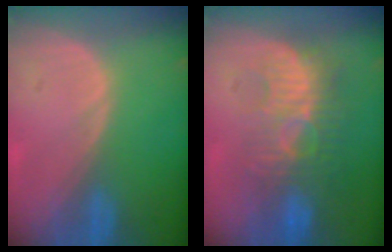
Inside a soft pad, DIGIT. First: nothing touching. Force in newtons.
{"total": 9.1, "press": 8.7, "slide": 2.7}